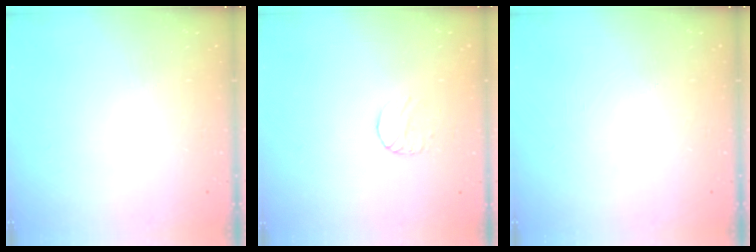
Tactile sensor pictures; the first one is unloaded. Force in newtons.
{"total": 6.1, "press": 6.1, "slide": 0.5}
{"total": 0.0}